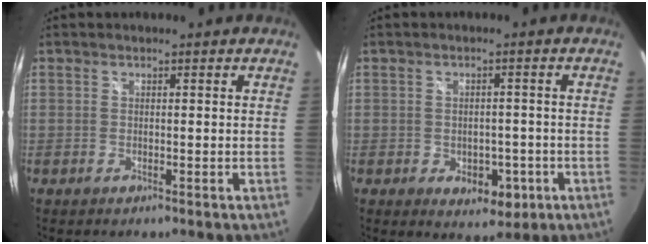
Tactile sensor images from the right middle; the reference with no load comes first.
{"total": 5.5, "force": [-2.0, 3.9, 3.3], "torque": [-0.048, 0.001, -0.016]}